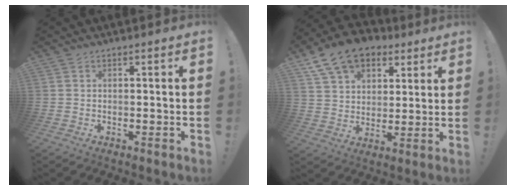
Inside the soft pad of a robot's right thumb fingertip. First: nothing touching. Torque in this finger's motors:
{"motor_torque": [-0.72, 1.71, 1.06, 0.58, 0.39]}